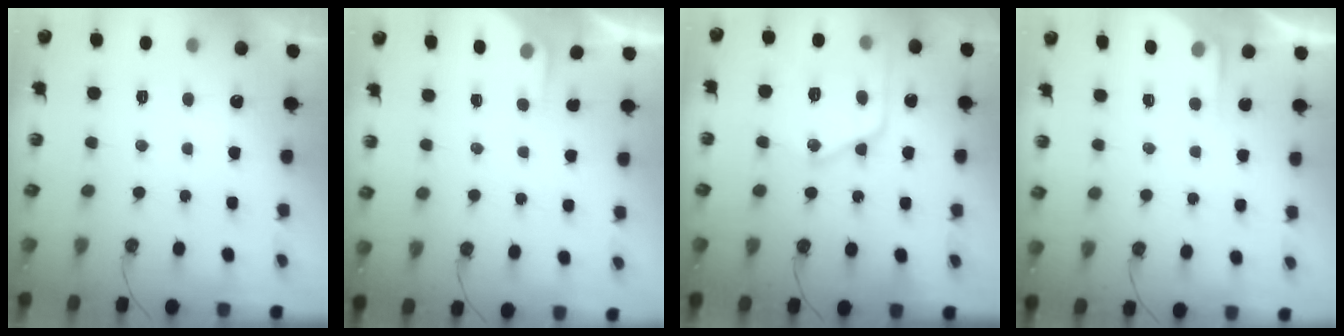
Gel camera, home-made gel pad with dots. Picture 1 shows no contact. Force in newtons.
{"total": 1.4, "press": 1.3, "slide": 0.2}
{"total": 18.3, "press": 18.2, "slide": 1.7}
{"total": 2.7, "press": 2.6, "slide": 0.4}